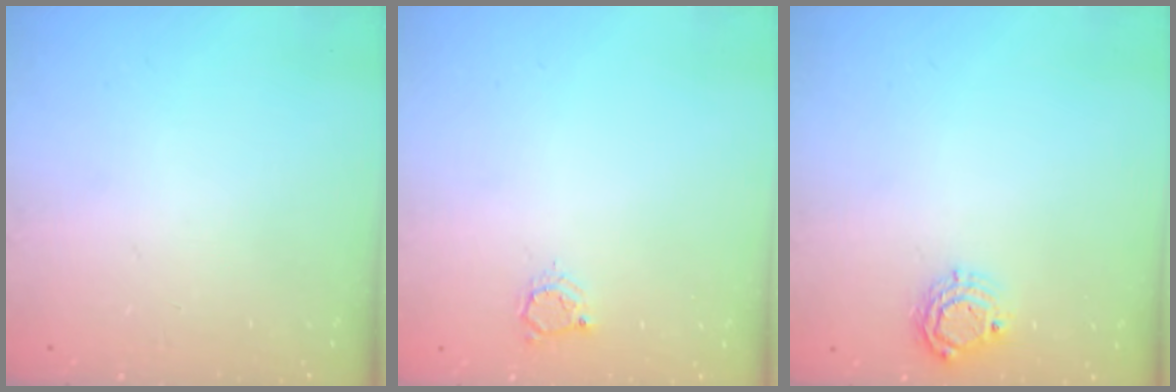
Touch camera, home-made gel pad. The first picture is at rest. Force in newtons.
{"total": 3.1, "press": 3.1, "slide": 0.4}
{"total": 6.3, "press": 6.3, "slide": 0.4}